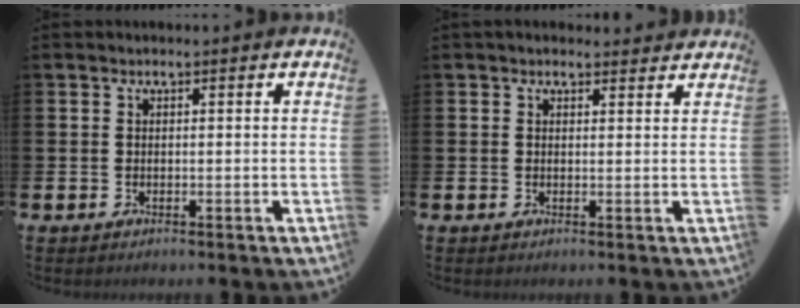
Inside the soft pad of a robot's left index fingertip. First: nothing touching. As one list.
[{"total": 1.3, "force": [1.1, 0.5, 0.1], "torque": [0.007, -0.001, 0.018]}]